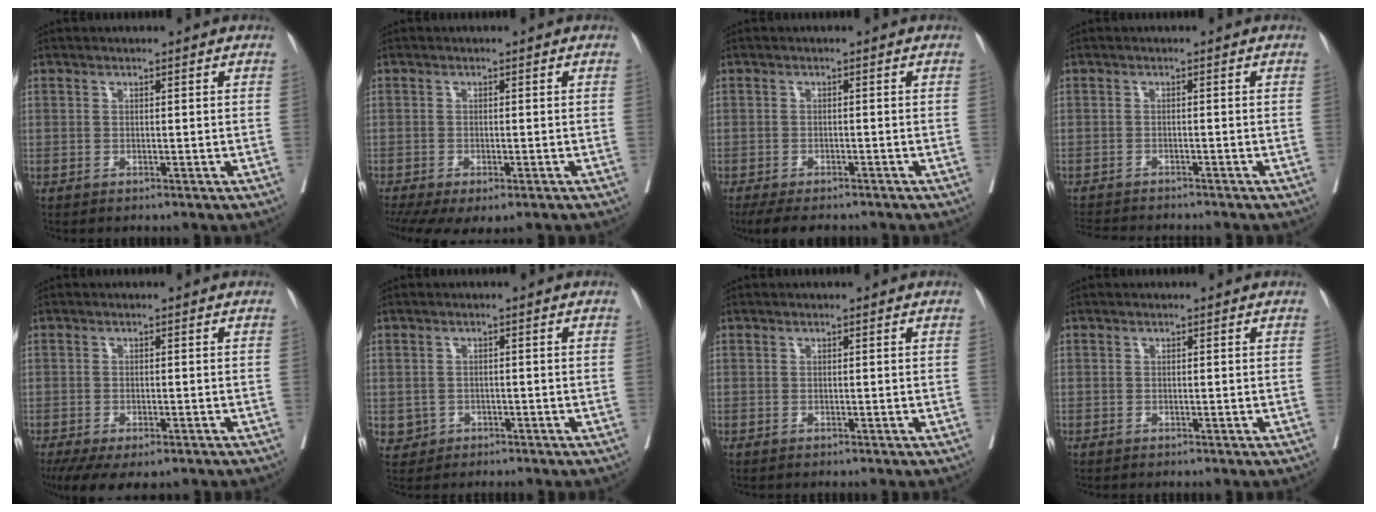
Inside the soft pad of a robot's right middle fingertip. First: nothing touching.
{"total": 9.5, "force": [-6.4, 3.8, 5.9], "torque": [-0.118, -0.010, -0.094]}
{"total": 7.4, "force": [-6.1, 2.5, 3.4], "torque": [-0.041, -0.007, -0.087]}
{"total": 8.0, "force": [-7.4, 1.7, 2.7], "torque": [-0.040, -0.007, -0.105]}
{"total": 9.7, "force": [-6.6, 4.0, 5.8], "torque": [-0.106, -0.014, -0.097]}
{"total": 2.3, "force": [-1.0, 2.1, 0.3], "torque": [-0.001, 0.008, -0.013]}
{"total": 0.0}
{"total": 0.6, "force": [0.0, 0.6, -0.1], "torque": [0.010, 0.006, -0.004]}